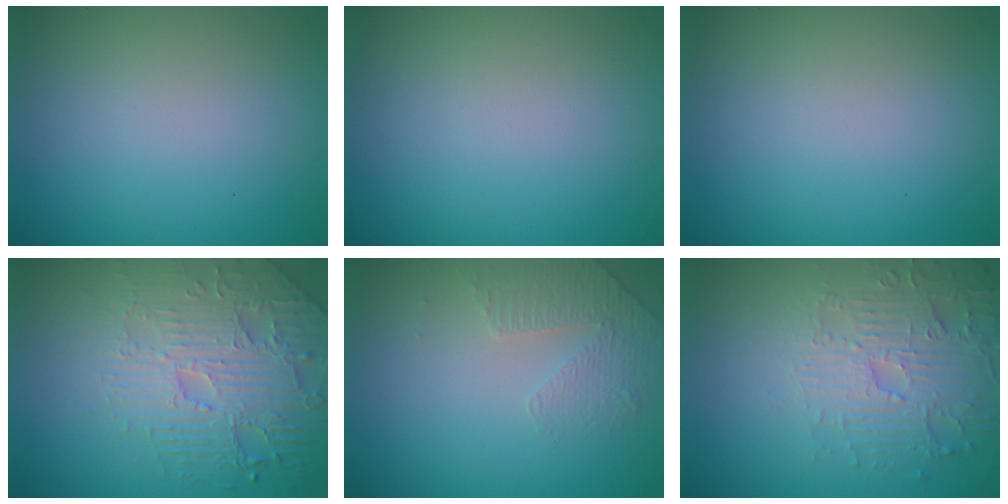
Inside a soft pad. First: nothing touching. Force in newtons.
{"total": 0.0}
{"total": 0.0}
{"total": 4.9, "press": 4.6, "slide": 1.8}
{"total": 1.6, "press": 1.2, "slide": 1.1}
{"total": 5.3, "press": 3.6, "slide": 3.8}